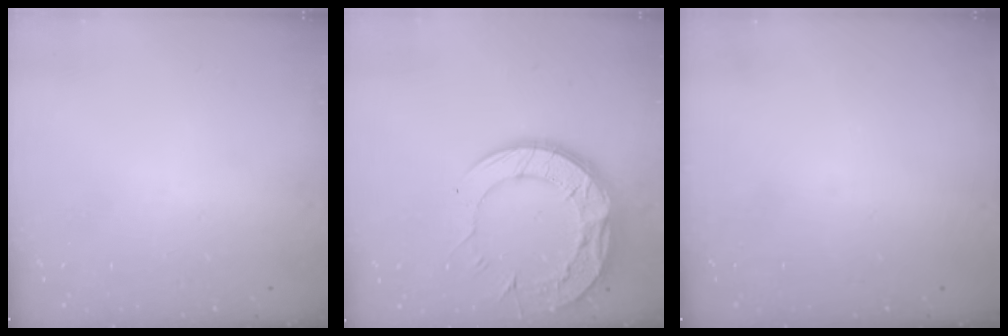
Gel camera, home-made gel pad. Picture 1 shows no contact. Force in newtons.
{"total": 19.5, "press": 19.4, "slide": 1.6}
{"total": 0.0}